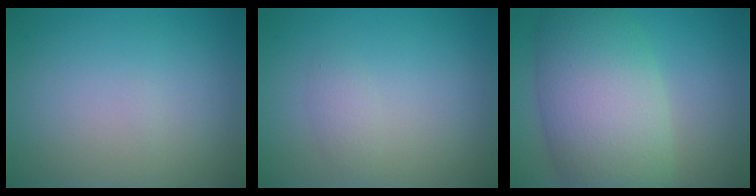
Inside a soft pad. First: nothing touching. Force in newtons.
{"total": 1.1, "press": 1.1, "slide": 0.0}
{"total": 10.1, "press": 10.1, "slide": 0.4}